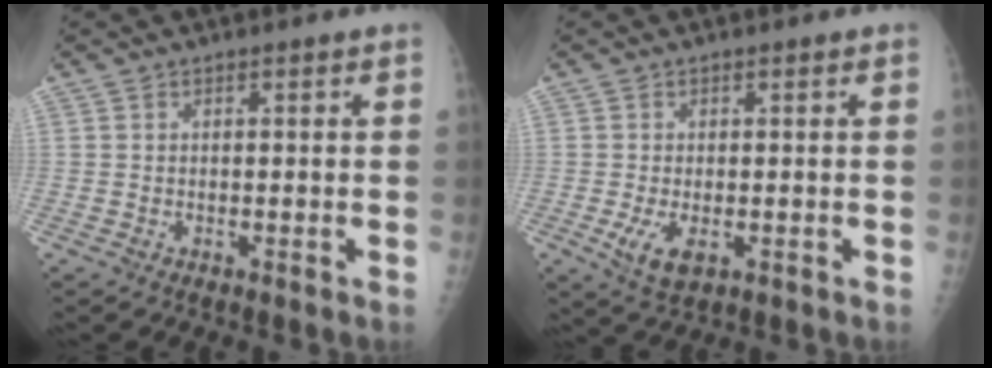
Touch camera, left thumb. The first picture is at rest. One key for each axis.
{"total": 4.8, "fx": -1.2, "fy": 2.6, "fz": 3.8, "tx": -0.074, "ty": -0.011, "tz": -0.015}